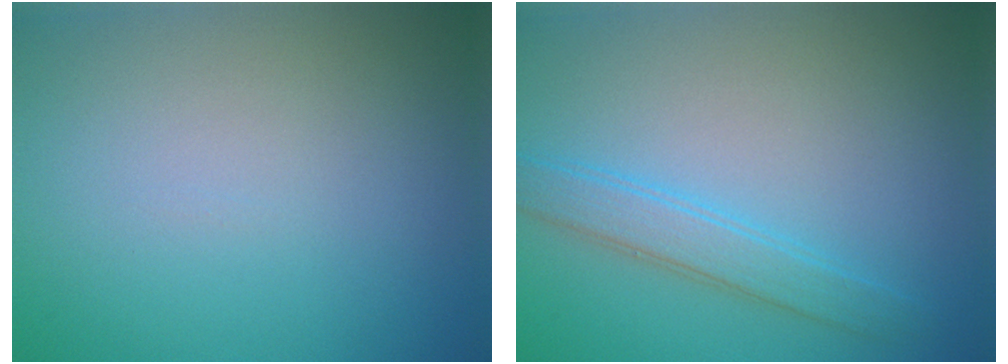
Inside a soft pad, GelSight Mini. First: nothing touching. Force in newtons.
{"total": 2.8, "press": 2.8, "slide": 0.1}